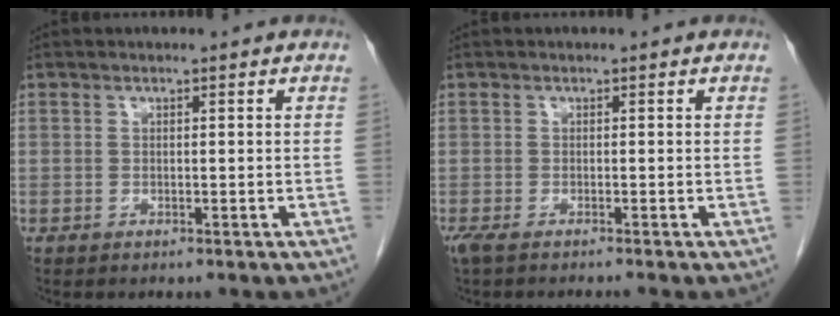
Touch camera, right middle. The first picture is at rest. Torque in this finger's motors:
{"motor_torque": [0.02, 0.03, 0.02, 0.01]}